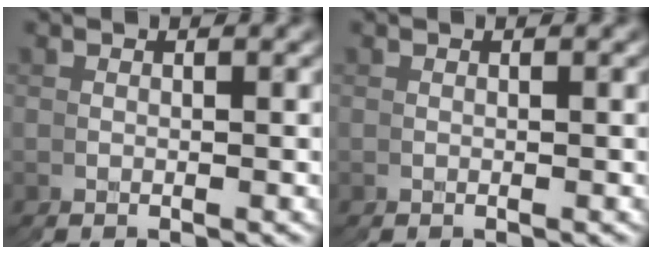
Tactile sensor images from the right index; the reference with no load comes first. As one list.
[{"total": 0.0}]